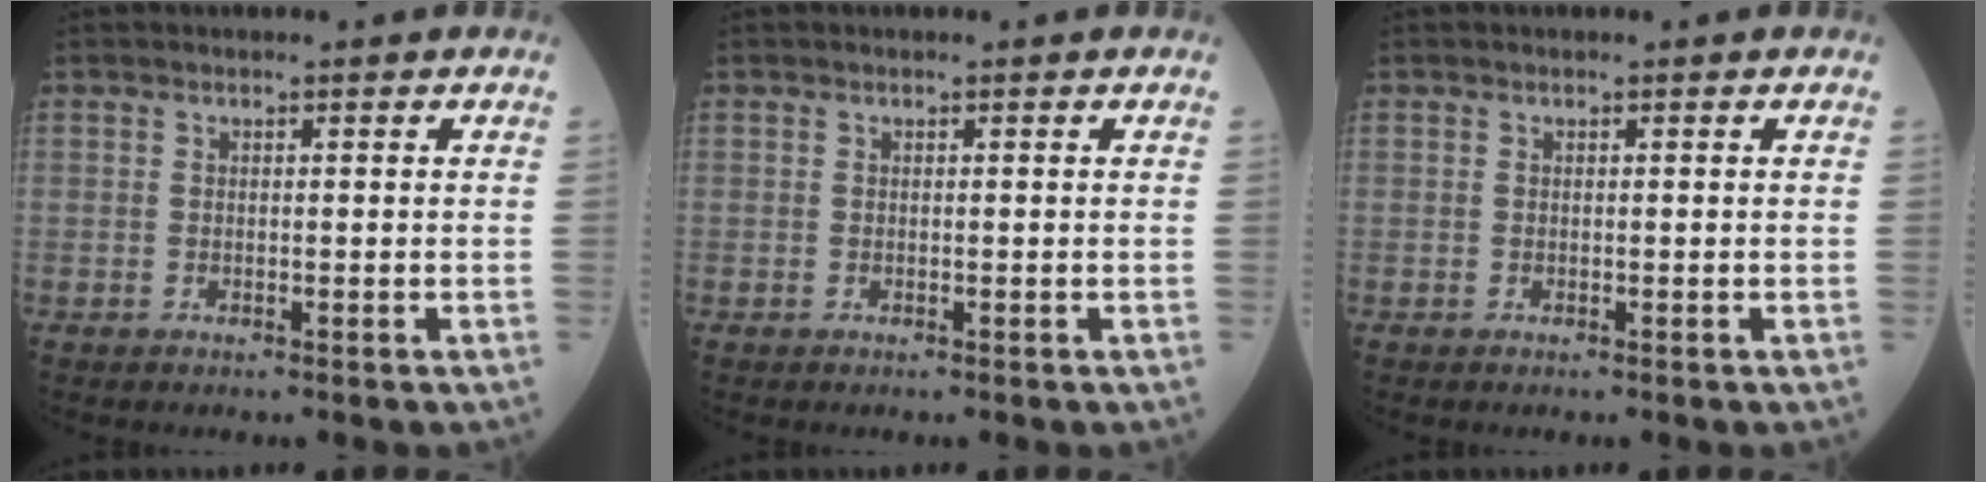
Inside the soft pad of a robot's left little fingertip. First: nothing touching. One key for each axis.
{"total": 0.0}
{"total": 0.0}